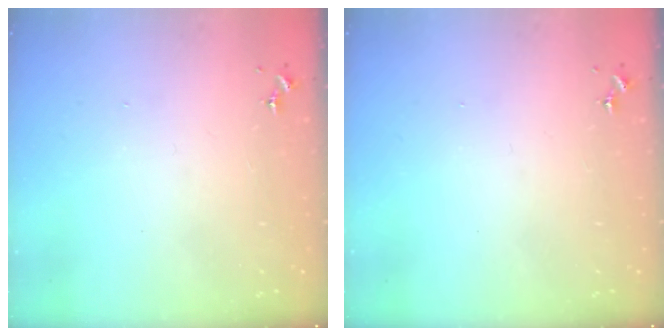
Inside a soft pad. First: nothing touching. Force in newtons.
{"total": 0.0}